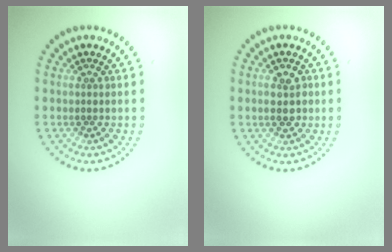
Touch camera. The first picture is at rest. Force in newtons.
{"total": 2.3, "press": 2.3, "slide": 0.2}